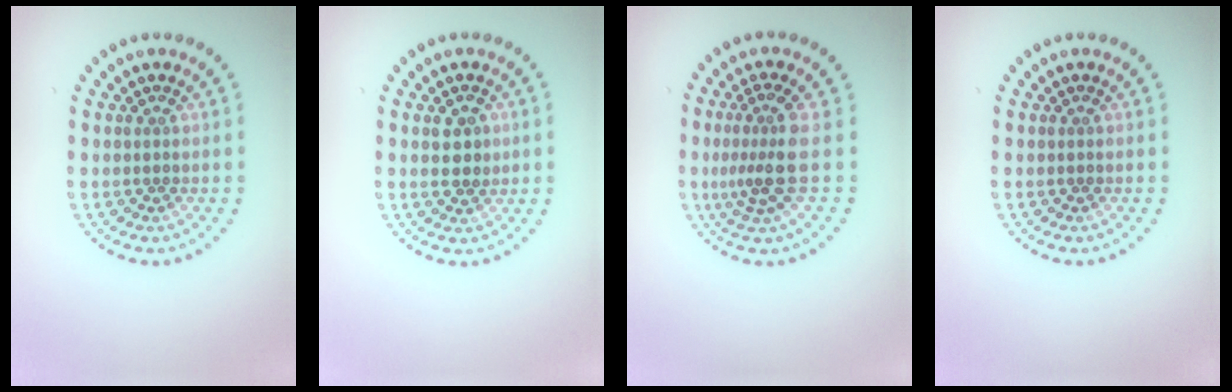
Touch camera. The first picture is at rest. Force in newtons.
{"total": 2.2, "press": 2.2, "slide": 0.3}
{"total": 3.4, "press": 2.4, "slide": 2.5}
{"total": 0.0}